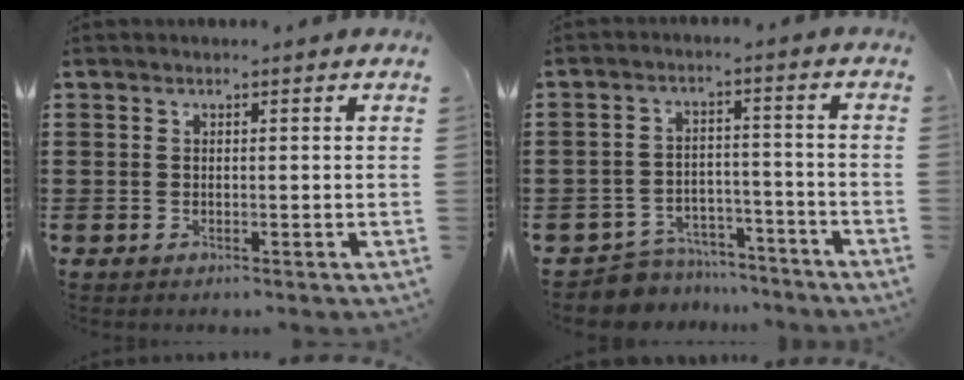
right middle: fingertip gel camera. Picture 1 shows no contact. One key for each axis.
{"total": 5.6, "fx": -5.5, "fy": 1.0, "fz": 0.0, "tx": -0.002, "ty": 0.017, "tz": -0.112}